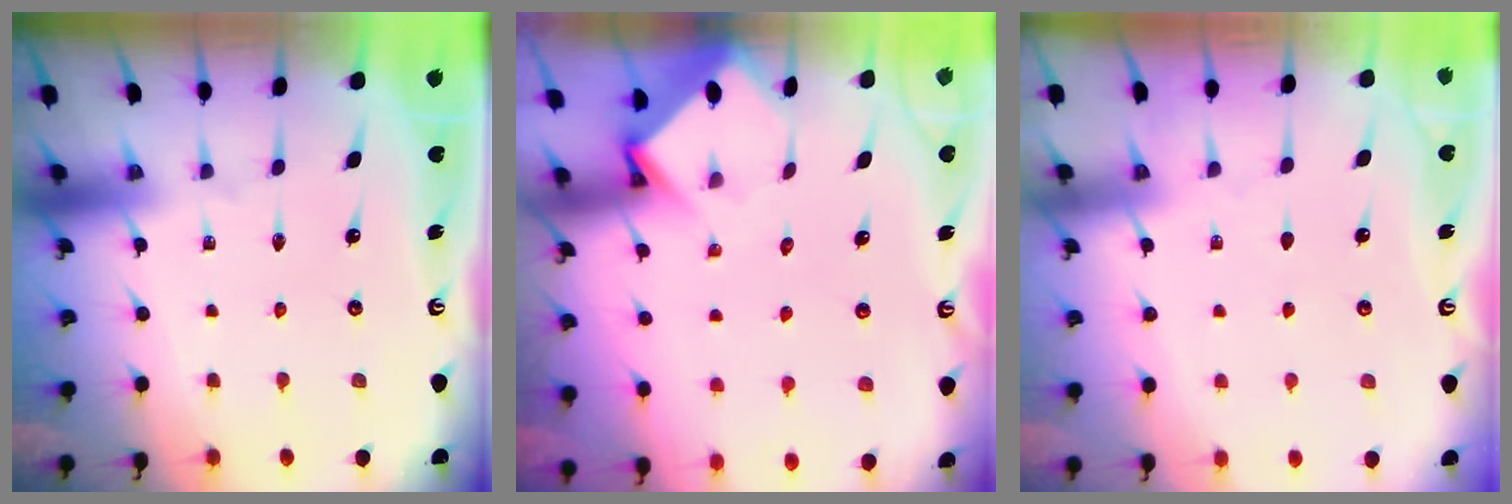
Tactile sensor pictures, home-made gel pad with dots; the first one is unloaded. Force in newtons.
{"total": 3.6, "press": 3.6, "slide": 0.3}
{"total": 3.0, "press": 3.0, "slide": 0.4}